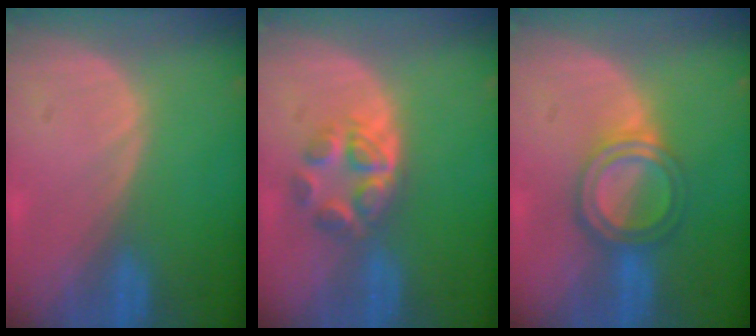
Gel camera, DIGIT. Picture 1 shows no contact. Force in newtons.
{"total": 5.3, "press": 5.0, "slide": 1.4}
{"total": 6.0, "press": 5.5, "slide": 2.4}